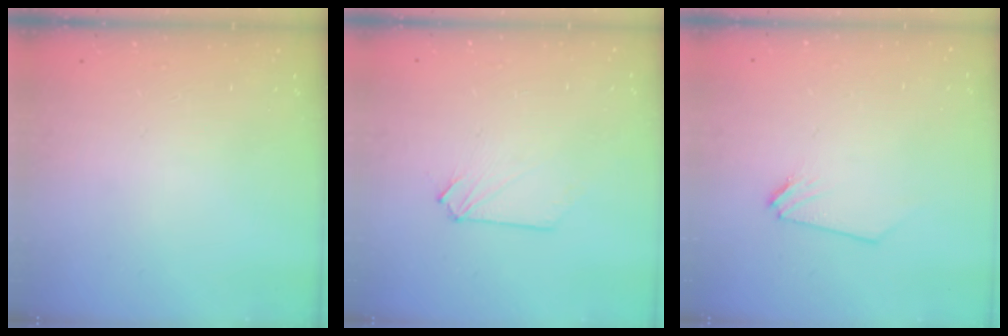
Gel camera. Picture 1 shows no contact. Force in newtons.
{"total": 0.8, "press": 0.8, "slide": 0.2}
{"total": 0.0}